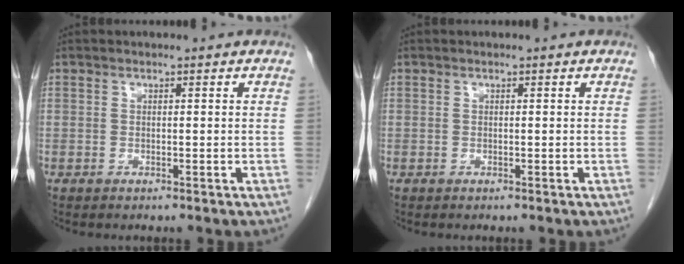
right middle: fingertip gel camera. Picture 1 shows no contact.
{"total": 0.0}